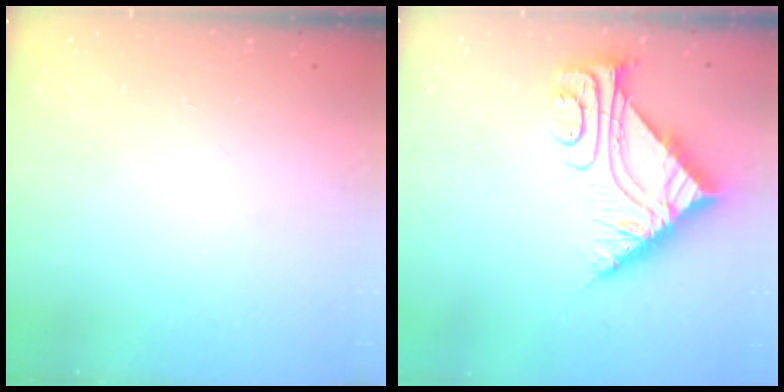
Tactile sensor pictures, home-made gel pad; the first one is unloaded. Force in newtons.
{"total": 9.3, "press": 9.2, "slide": 0.9}